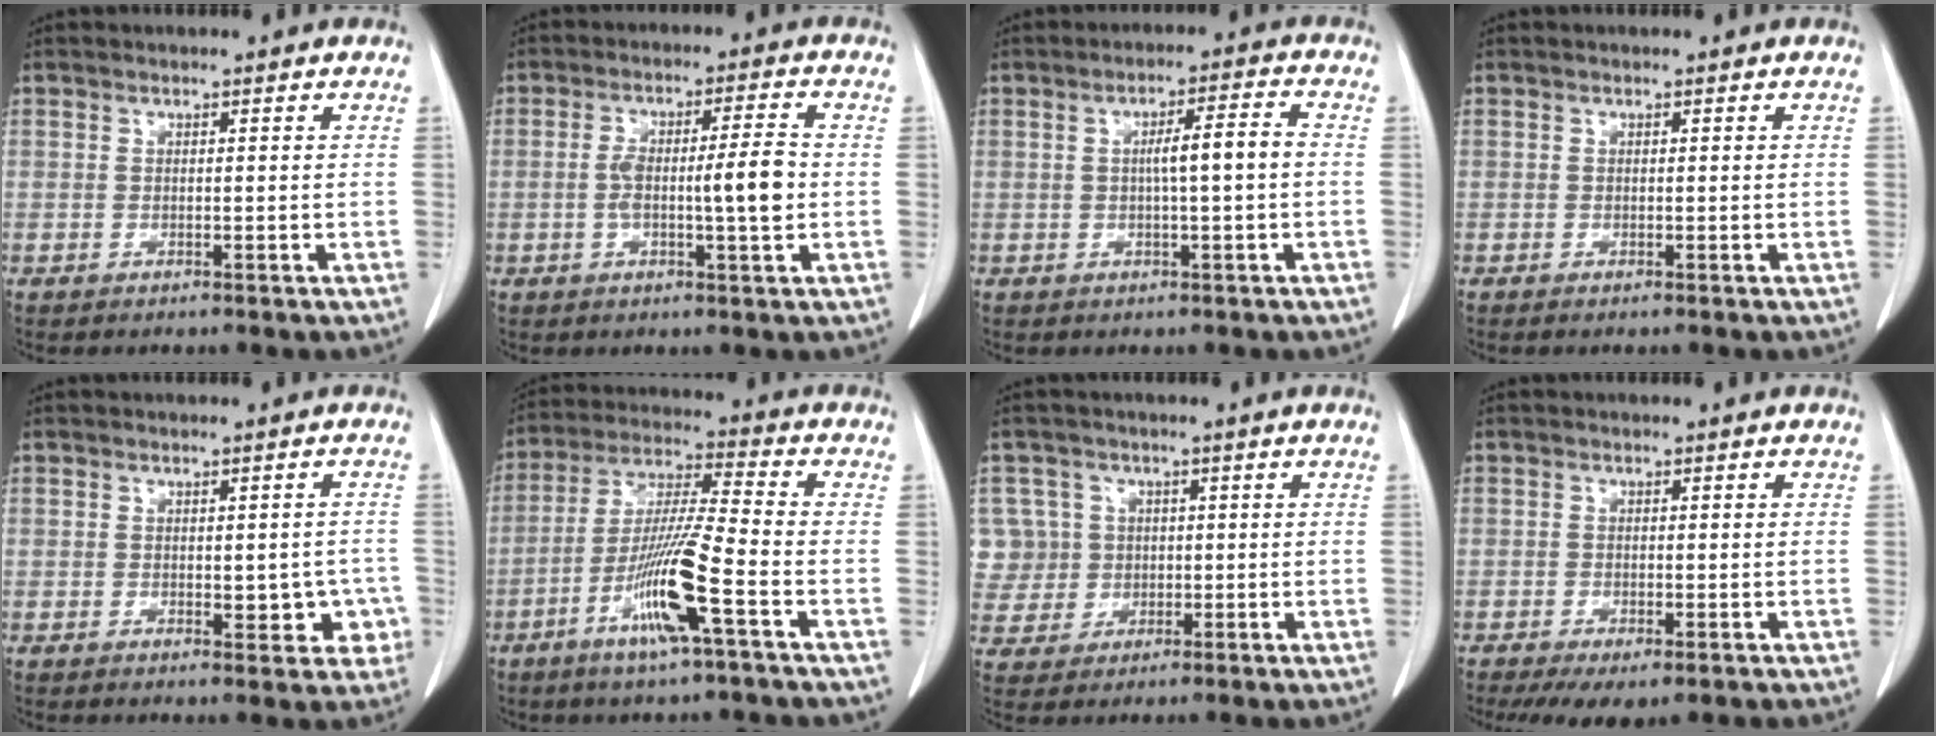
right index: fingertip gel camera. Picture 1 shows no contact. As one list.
[{"total": 7.7, "force": [-0.8, 0.8, 7.6], "torque": [-0.137, 0.012, -0.013]}, {"total": 5.0, "force": [-0.1, 0.1, 5.0], "torque": [-0.084, 0.011, -0.002]}, {"total": 0.0}, {"total": 4.9, "force": [-1.0, 2.7, 4.0], "torque": [-0.031, 0.011, -0.004]}, {"total": 12.1, "force": [-5.2, -0.4, 10.9], "torque": [-0.218, -0.009, -0.101]}, {"total": 8.1, "force": [1.5, 7.9, 0.0], "torque": [-0.006, 0.037, 0.046]}, {"total": 5.5, "force": [-3.1, 2.2, 3.9], "torque": [-0.064, -0.014, -0.048]}]